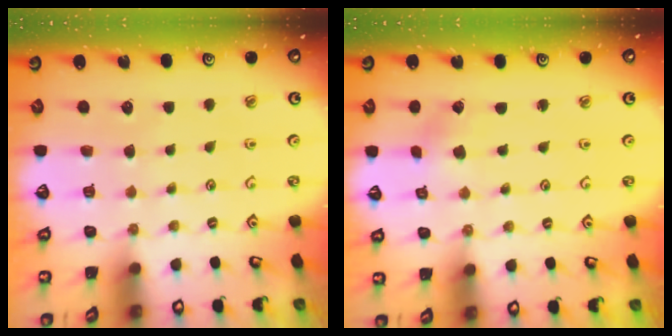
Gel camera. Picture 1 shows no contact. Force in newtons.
{"total": 0.6, "press": 0.6, "slide": 0.2}